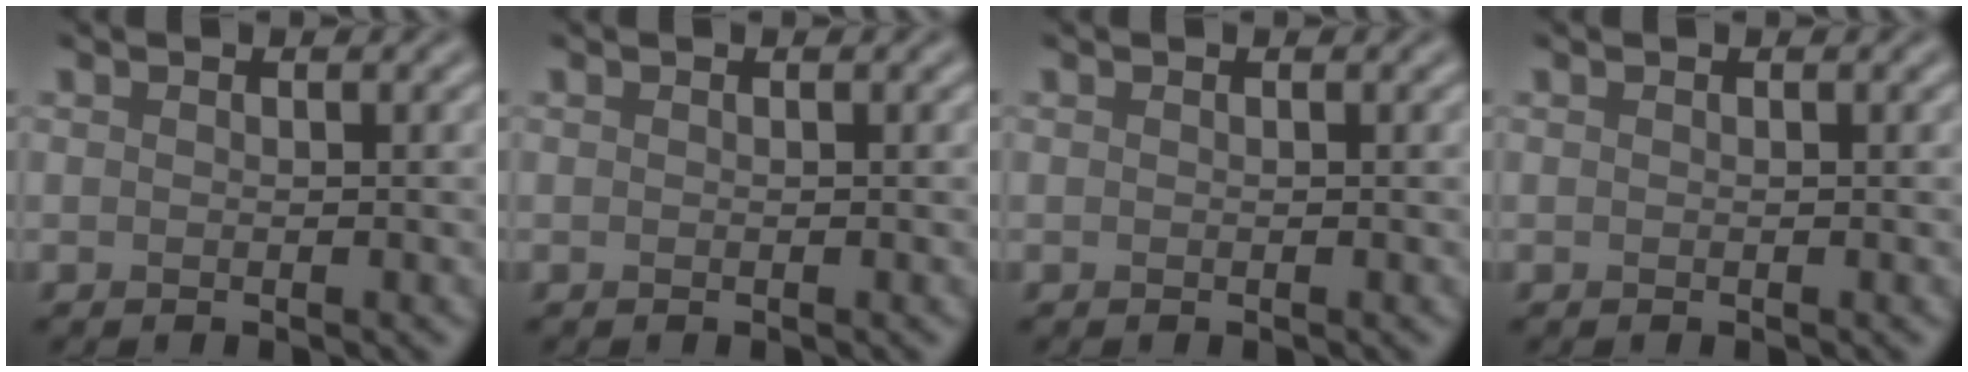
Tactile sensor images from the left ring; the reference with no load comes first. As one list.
[{"total": 0.0}, {"total": 0.0}, {"total": 0.0}]